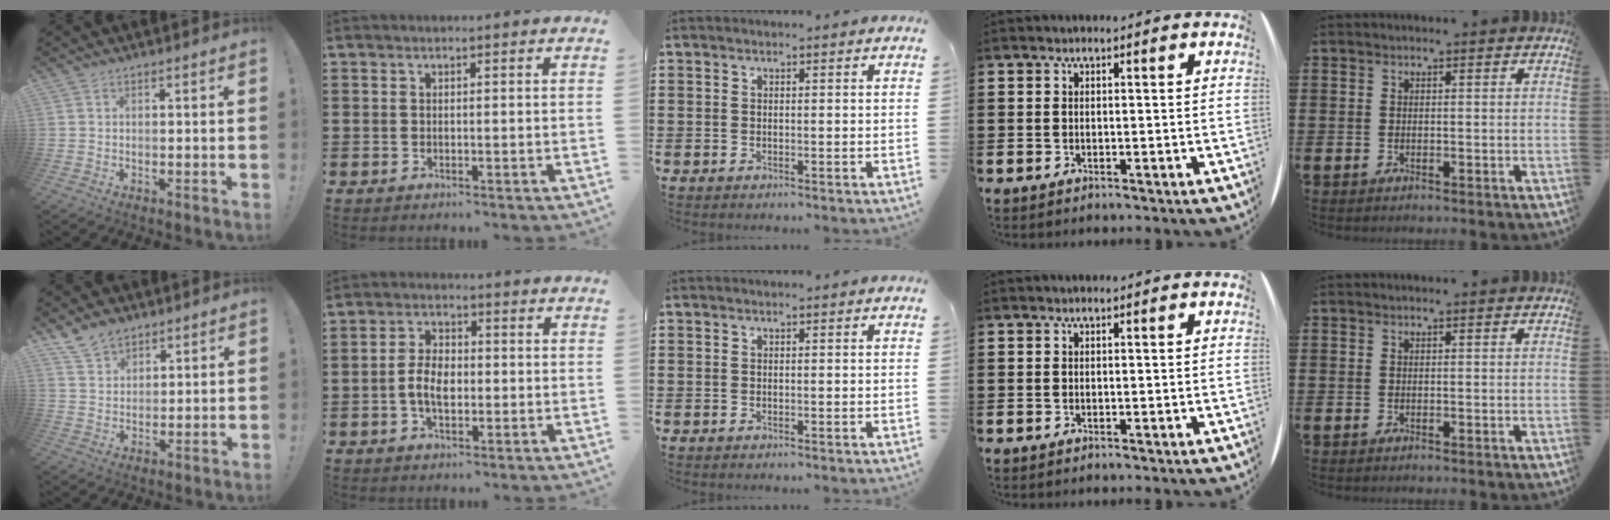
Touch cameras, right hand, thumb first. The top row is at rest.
{"thumb": {"total": 7.4, "force": [5.7, 4.3, 2.0], "torque": [-0.039, -0.030, 0.112]}, "index": {"total": 5.1, "force": [-1.0, 2.9, 4.1], "torque": [-0.089, 0.005, -0.021]}}